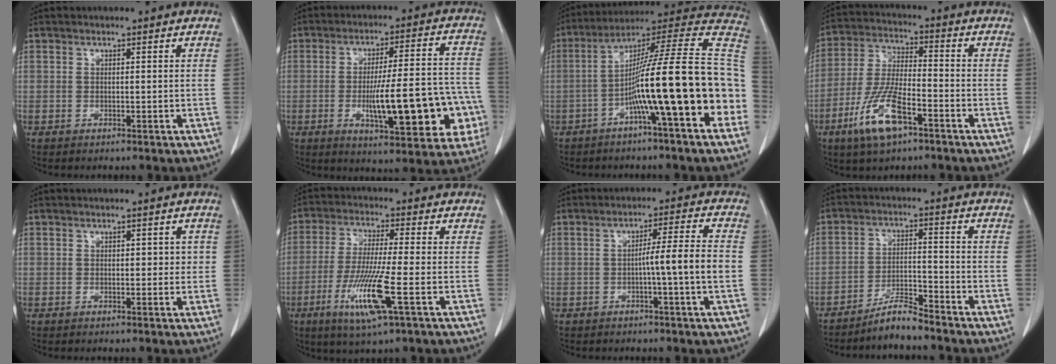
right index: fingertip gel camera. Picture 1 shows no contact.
{"total": 18.1, "force": [-4.7, 4.0, 17.0], "torque": [-0.193, 0.029, -0.051]}
{"total": 23.0, "force": [-5.7, 0.3, 22.2], "torque": [-0.273, 0.028, -0.095]}
{"total": 11.3, "force": [-6.0, 2.9, 9.2], "torque": [-0.195, -0.011, -0.112]}
{"total": 2.4, "force": [0.3, 1.4, 1.9], "torque": [-0.020, 0.004, 0.004]}
{"total": 11.0, "force": [-4.0, 0.0, 10.2], "torque": [-0.207, -0.024, -0.079]}
{"total": 6.8, "force": [-1.3, -1.0, 6.6], "torque": [-0.098, 0.009, -0.021]}
{"total": 4.9, "force": [-4.6, 0.4, 1.7], "torque": [-0.025, -0.006, -0.088]}